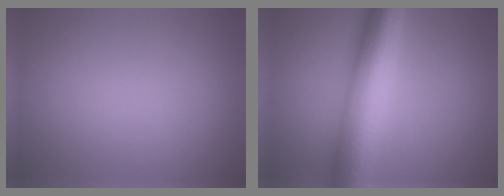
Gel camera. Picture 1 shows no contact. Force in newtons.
{"total": 10.2, "press": 10.2, "slide": 0.1}